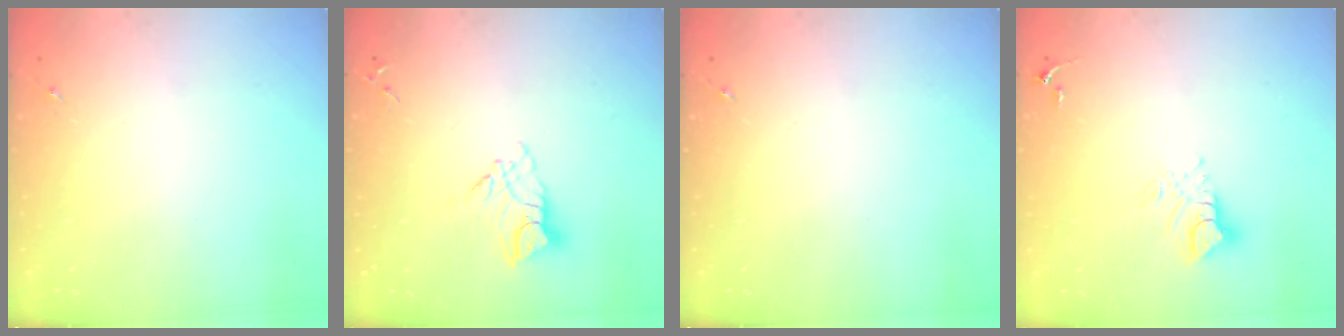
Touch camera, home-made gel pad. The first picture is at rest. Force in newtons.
{"total": 9.7, "press": 9.6, "slide": 0.9}
{"total": 0.0}
{"total": 7.2, "press": 7.1, "slide": 0.7}